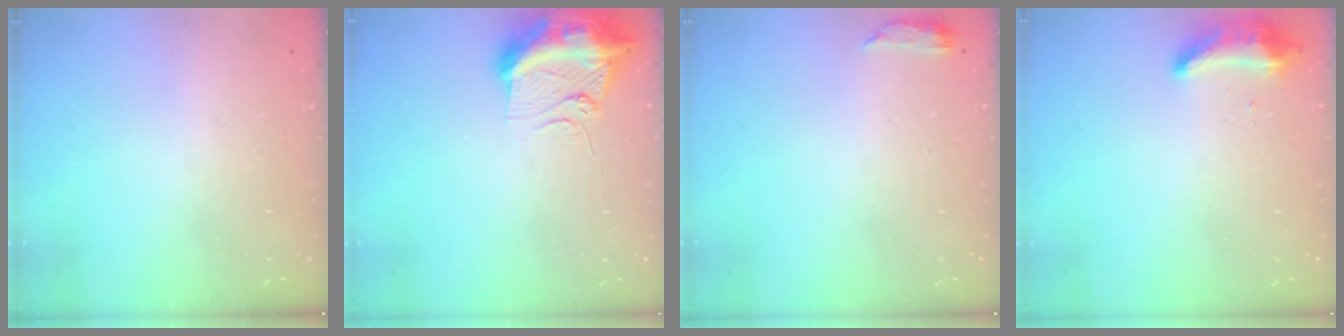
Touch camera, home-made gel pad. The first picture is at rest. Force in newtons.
{"total": 13.2, "press": 13.1, "slide": 1.4}
{"total": 3.4, "press": 3.3, "slide": 0.5}
{"total": 8.2, "press": 8.2, "slide": 0.5}